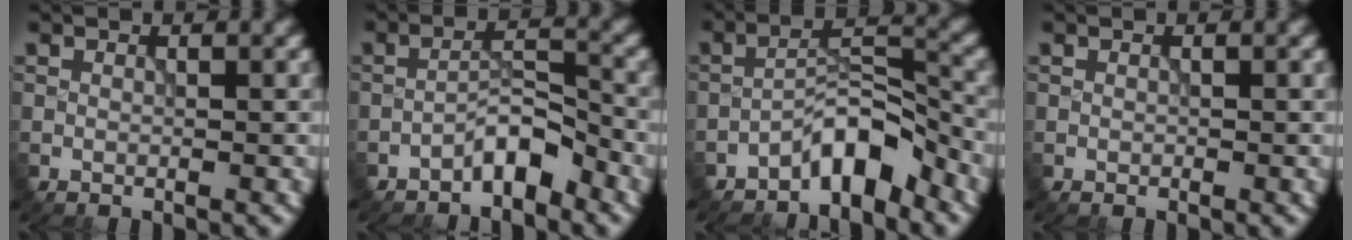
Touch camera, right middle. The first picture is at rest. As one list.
[{"total": 3.2, "force": [-2.5, 0.9, 1.8], "torque": [-0.025, 0.019, -0.047]}, {"total": 4.9, "force": [-3.7, 1.3, 2.9], "torque": [-0.038, 0.021, -0.072]}, {"total": 0.0}]